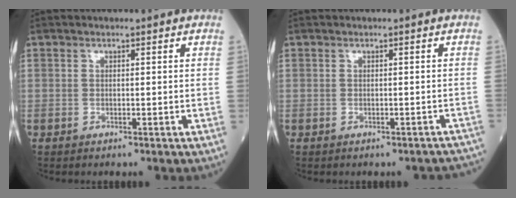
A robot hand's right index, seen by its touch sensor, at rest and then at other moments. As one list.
[{"total": 3.3, "force": [-3.0, 1.3, 0.6], "torque": [0.003, 0.005, -0.027]}]